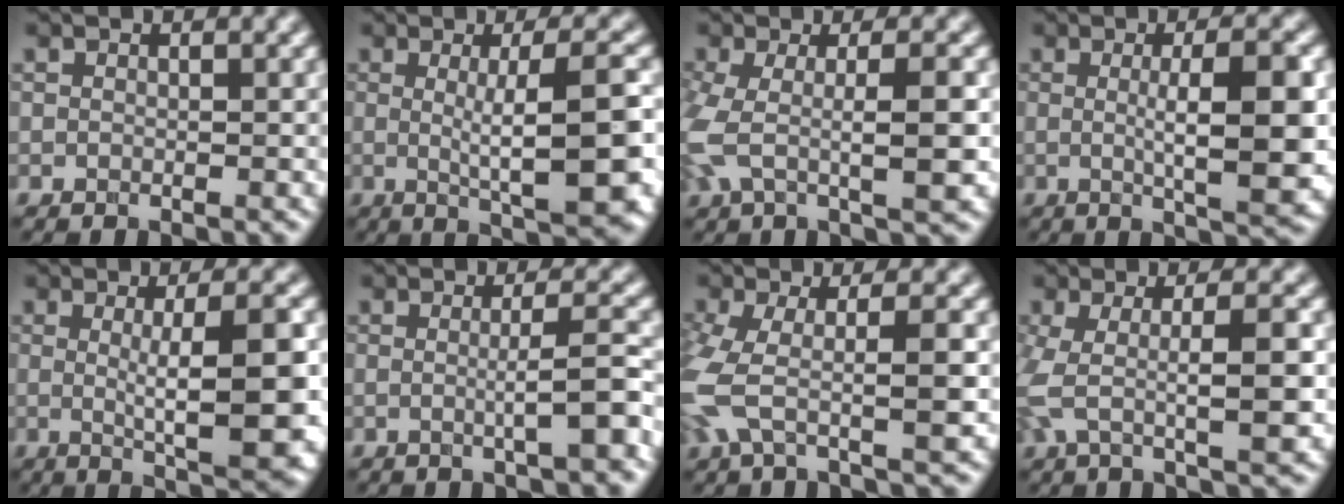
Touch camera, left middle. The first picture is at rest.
{"total": 8.0, "force": [-0.2, 1.7, 7.8], "torque": [-0.097, 0.000, -0.001]}
{"total": 5.9, "force": [-0.7, 1.8, 5.6], "torque": [-0.118, -0.004, -0.016]}
{"total": 7.3, "force": [0.0, 1.6, 7.1], "torque": [-0.093, 0.000, 0.000]}
{"total": 7.9, "force": [-0.1, 1.7, 7.7], "torque": [-0.099, -0.003, 0.001]}
{"total": 3.5, "force": [-0.3, 0.6, 3.4], "torque": [-0.048, 0.001, -0.012]}
{"total": 6.3, "force": [-1.3, 2.0, 5.9], "torque": [-0.135, -0.006, -0.033]}
{"total": 5.8, "force": [-0.3, 1.4, 5.6], "torque": [-0.108, -0.001, -0.009]}